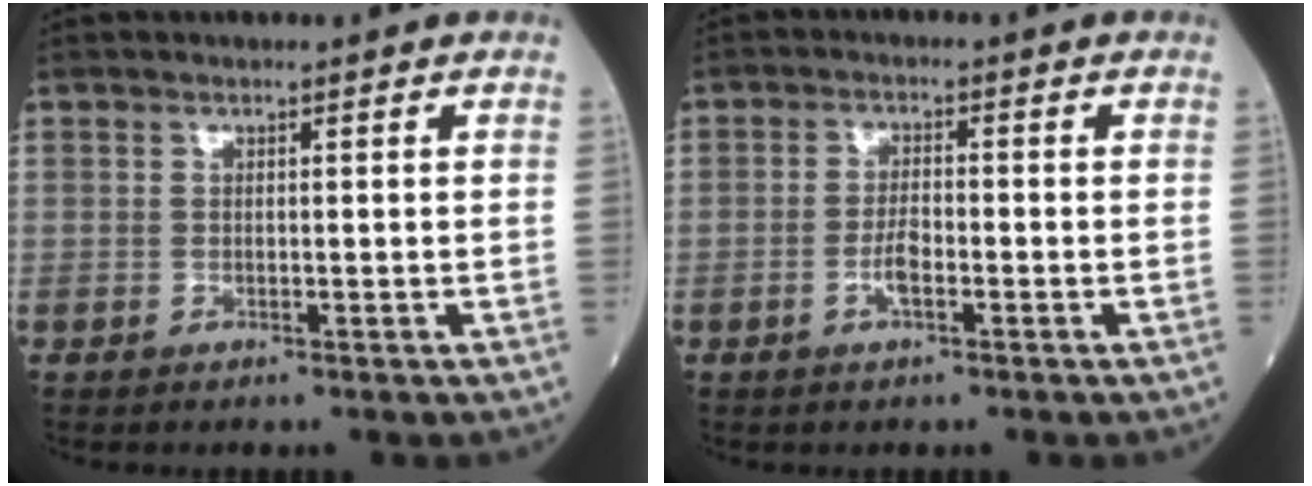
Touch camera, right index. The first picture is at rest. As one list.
[{"total": 3.0, "force": [-1.2, 0.8, 2.6], "torque": [-0.053, 0.002, -0.022]}]